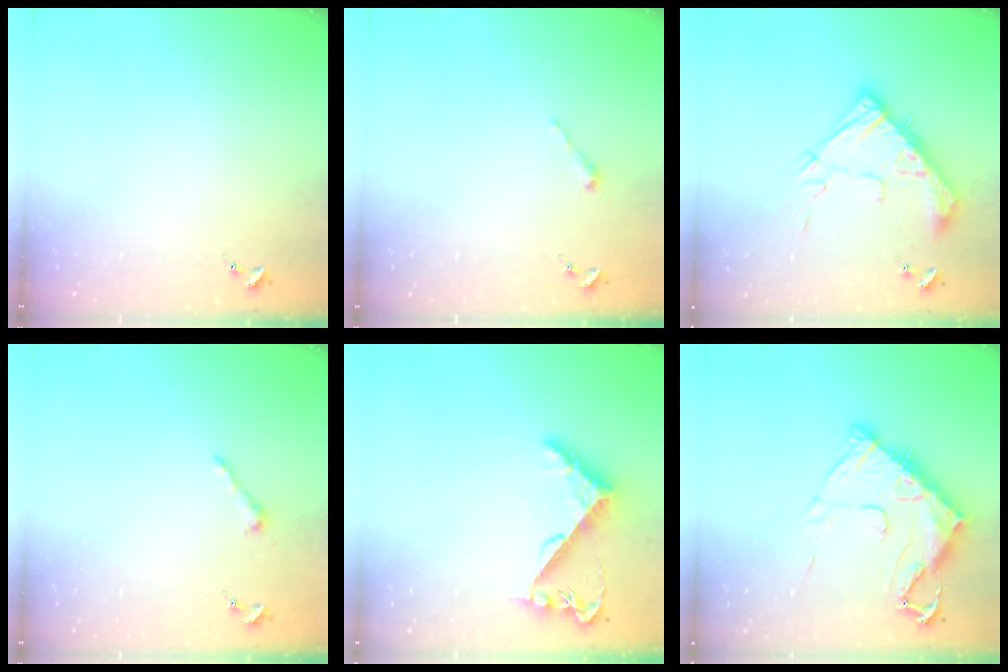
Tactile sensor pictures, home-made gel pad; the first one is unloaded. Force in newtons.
{"total": 2.5, "press": 2.5, "slide": 0.2}
{"total": 15.9, "press": 15.9, "slide": 1.2}
{"total": 3.9, "press": 3.9, "slide": 0.3}
{"total": 7.9, "press": 7.9, "slide": 0.8}
{"total": 15.5, "press": 15.5, "slide": 1.4}